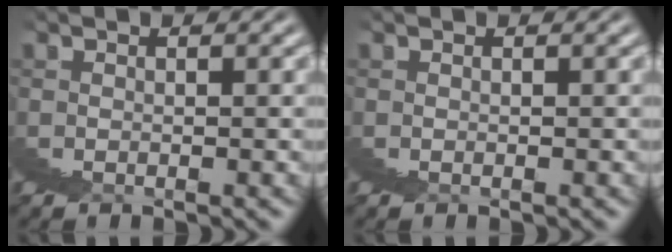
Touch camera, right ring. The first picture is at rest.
{"total": 0.0}